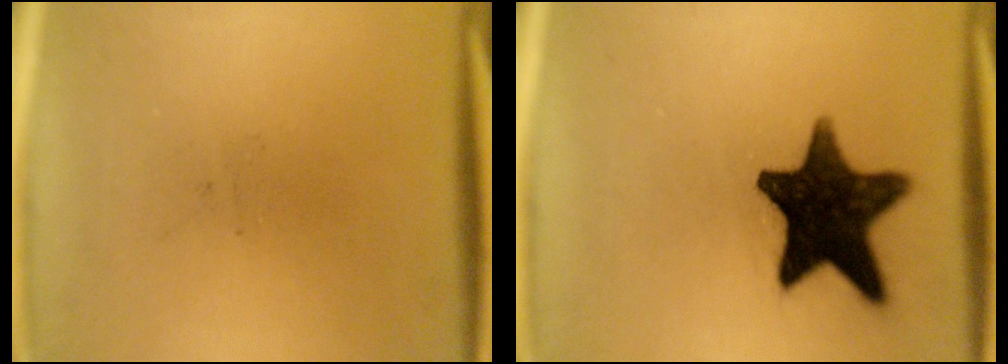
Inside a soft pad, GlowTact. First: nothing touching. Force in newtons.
{"total": 16.4}